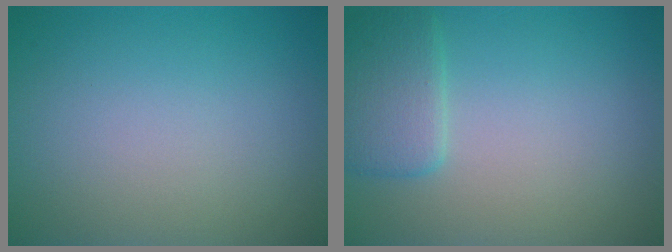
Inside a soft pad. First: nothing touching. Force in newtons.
{"total": 2.9, "press": 2.9, "slide": 0.1}